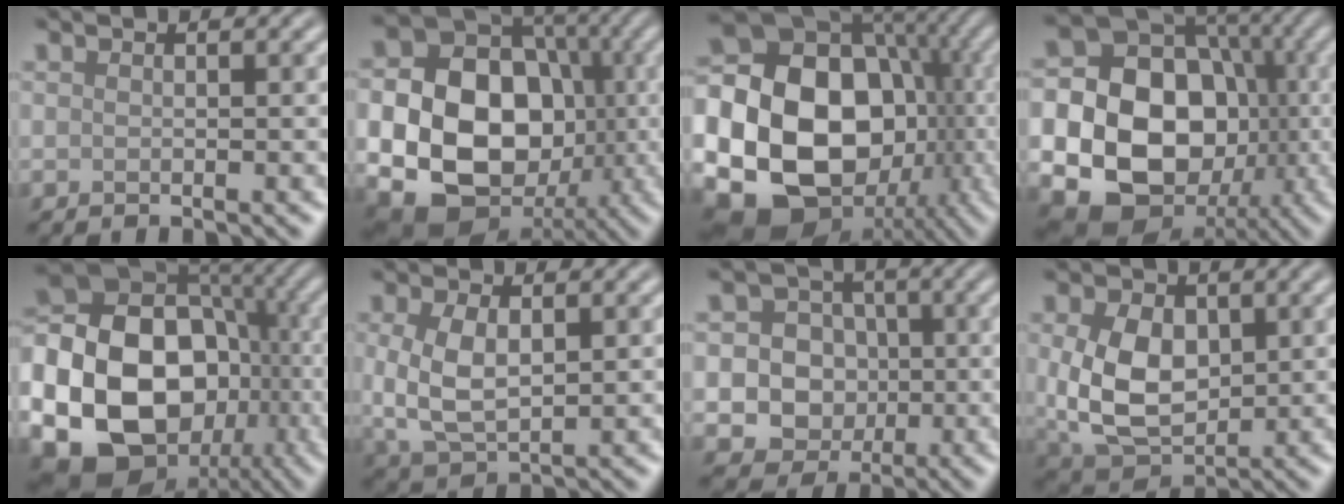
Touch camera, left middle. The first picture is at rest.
{"total": 18.2, "force": [-2.2, 15.0, 10.1], "torque": [-0.183, -0.025, -0.058]}
{"total": 24.9, "force": [-3.2, 21.2, 12.7], "torque": [-0.246, -0.014, -0.098]}
{"total": 21.0, "force": [-3.5, 18.1, 10.1], "torque": [-0.192, -0.012, -0.104]}
{"total": 25.0, "force": [-6.5, 20.5, 12.8], "torque": [-0.253, -0.031, -0.140]}
{"total": 4.9, "force": [0.4, 2.8, 4.0], "torque": [-0.094, -0.002, 0.015]}
{"total": 9.8, "force": [-1.3, 9.1, 3.2], "torque": [-0.049, 0.008, -0.048]}
{"total": 7.6, "force": [0.6, 5.3, 5.4], "torque": [-0.123, -0.007, 0.017]}